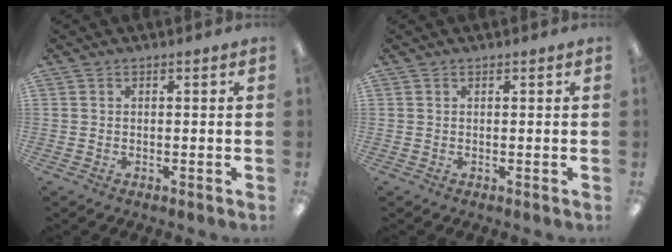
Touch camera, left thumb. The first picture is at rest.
{"total": 0.0}